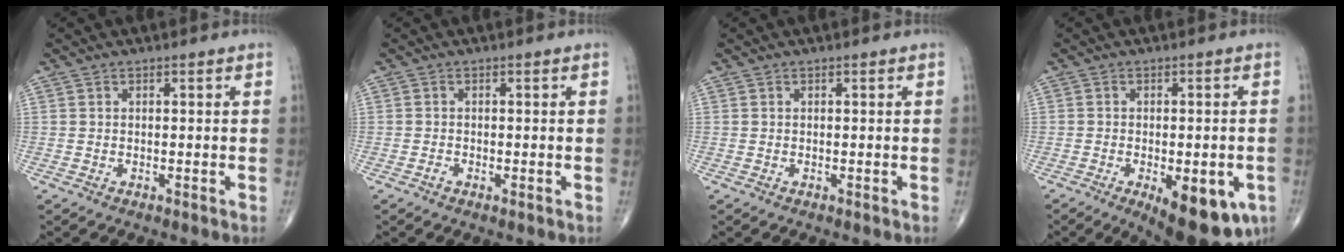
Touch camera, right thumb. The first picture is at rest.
{"total": 0.7, "force": [-0.4, 0.4, 0.5], "torque": [-0.012, 0.001, -0.010]}
{"total": 0.0}
{"total": 13.7, "force": [-5.6, 5.9, 11.1], "torque": [-0.116, 0.000, -0.064]}